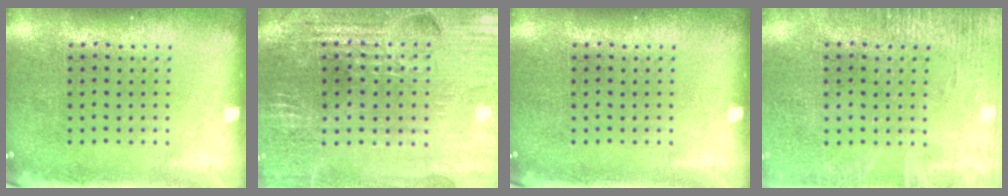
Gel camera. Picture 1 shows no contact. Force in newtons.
{"total": 3.0, "press": 3.0, "slide": 0.4}
{"total": 0.0}
{"total": 2.4, "press": 2.4, "slide": 0.3}